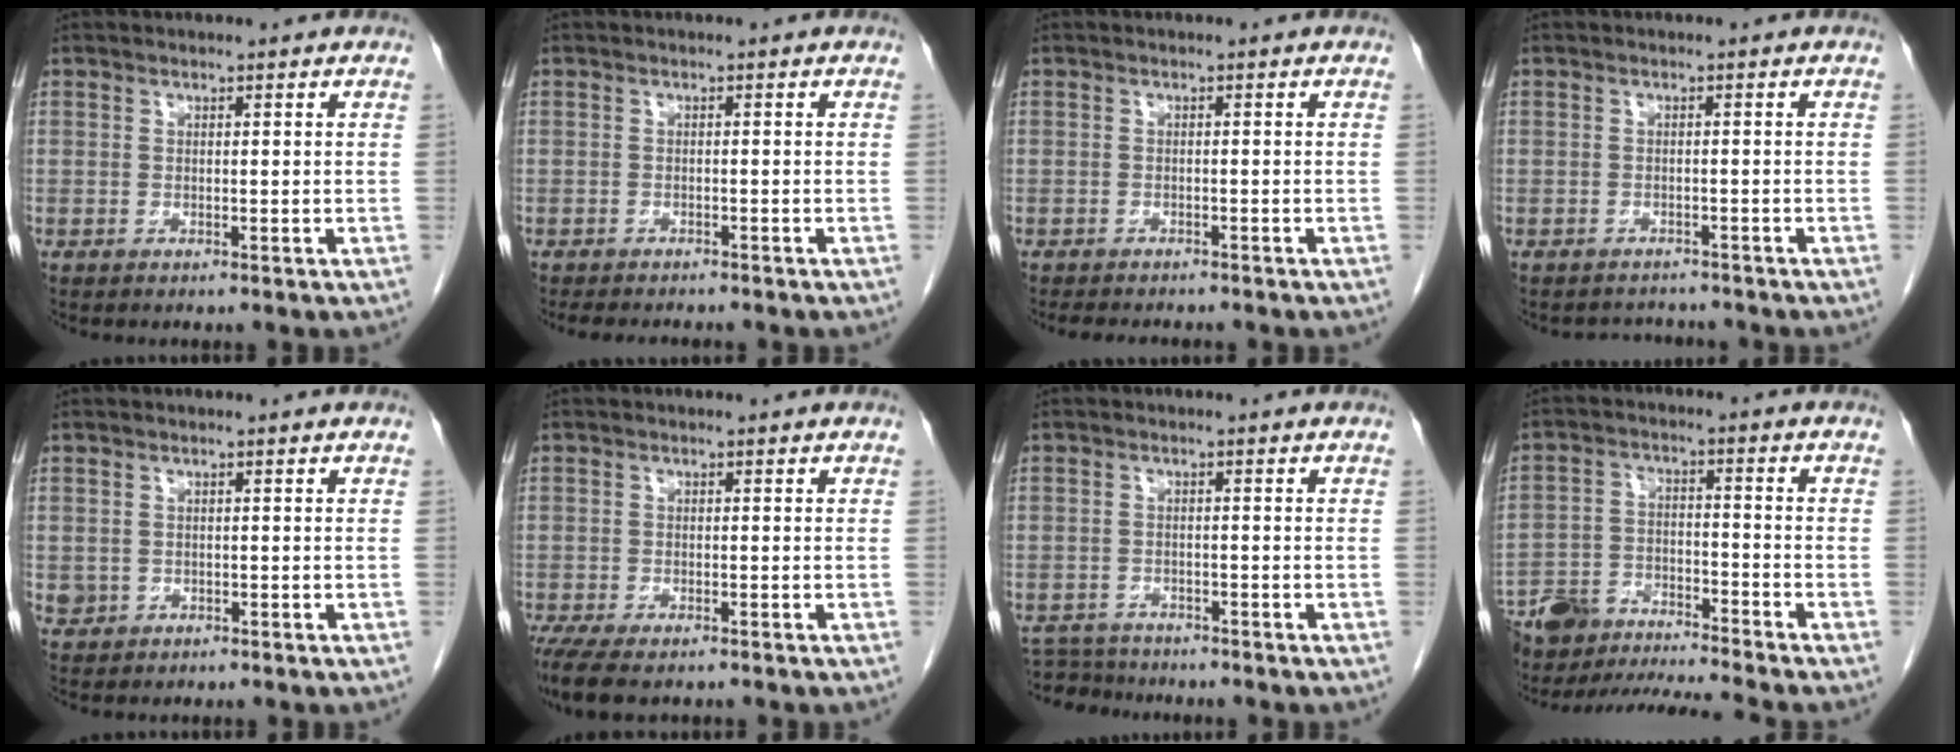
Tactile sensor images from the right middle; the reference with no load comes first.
{"total": 5.3, "force": [-4.8, 1.1, 2.1], "torque": [-0.025, -0.008, -0.069]}
{"total": 5.3, "force": [-4.7, 1.3, 2.1], "torque": [-0.028, -0.007, -0.066]}
{"total": 3.0, "force": [-2.8, 0.9, -0.4], "torque": [0.008, -0.003, -0.042]}
{"total": 1.5, "force": [-0.3, 1.4, 0.3], "torque": [-0.003, 0.004, 0.002]}
{"total": 7.1, "force": [-5.3, 2.5, 4.1], "torque": [-0.071, -0.016, -0.084]}
{"total": 4.6, "force": [-4.5, 1.1, -0.3], "torque": [0.007, -0.007, -0.077]}
{"total": 11.1, "force": [-10.8, -0.5, 2.4], "torque": [-0.042, 0.011, -0.191]}